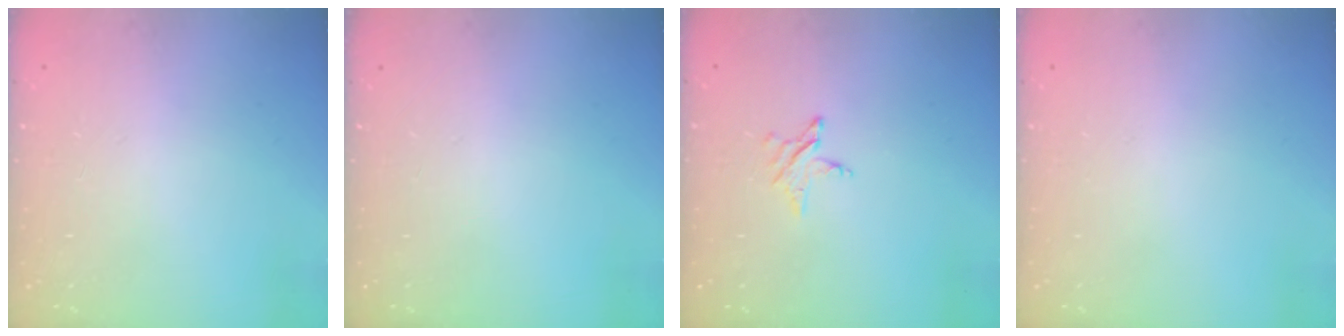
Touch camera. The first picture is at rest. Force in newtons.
{"total": 0.0}
{"total": 2.9, "press": 2.8, "slide": 0.3}
{"total": 0.0}